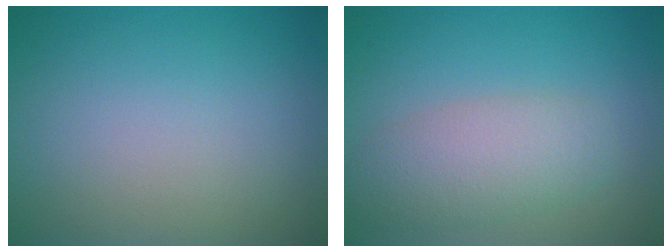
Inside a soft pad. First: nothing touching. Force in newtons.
{"total": 4.2, "press": 4.2, "slide": 0.2}